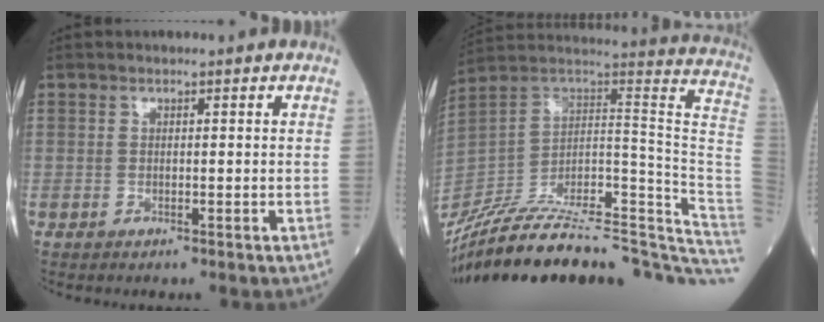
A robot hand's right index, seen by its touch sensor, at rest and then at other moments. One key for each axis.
{"total": 38.8, "fx": -32.2, "fy": 6.2, "fz": 20.7, "tx": -0.240, "ty": -0.024, "tz": -0.451}